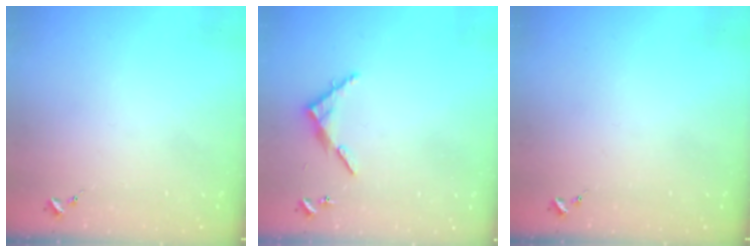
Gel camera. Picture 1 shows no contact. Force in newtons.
{"total": 6.9, "press": 6.9, "slide": 0.5}
{"total": 0.0}